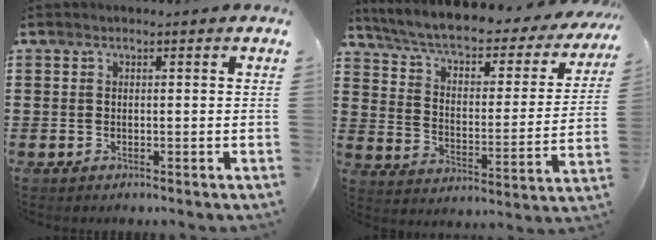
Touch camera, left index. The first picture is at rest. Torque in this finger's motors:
{"motor_torque": [2.14, 0.00, 0.20, -0.07]}